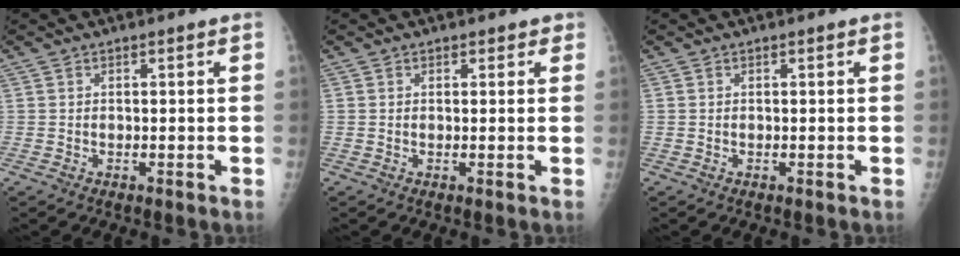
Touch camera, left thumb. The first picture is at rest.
{"total": 1.2, "force": [0.8, 0.8, 0.1], "torque": [0.016, -0.003, 0.005]}
{"total": 0.0}